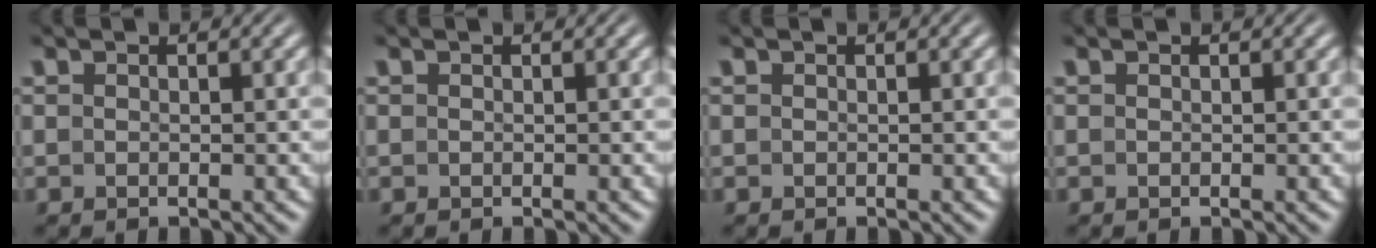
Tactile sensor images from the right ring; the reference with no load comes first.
{"total": 0.0}
{"total": 0.0}
{"total": 0.0}